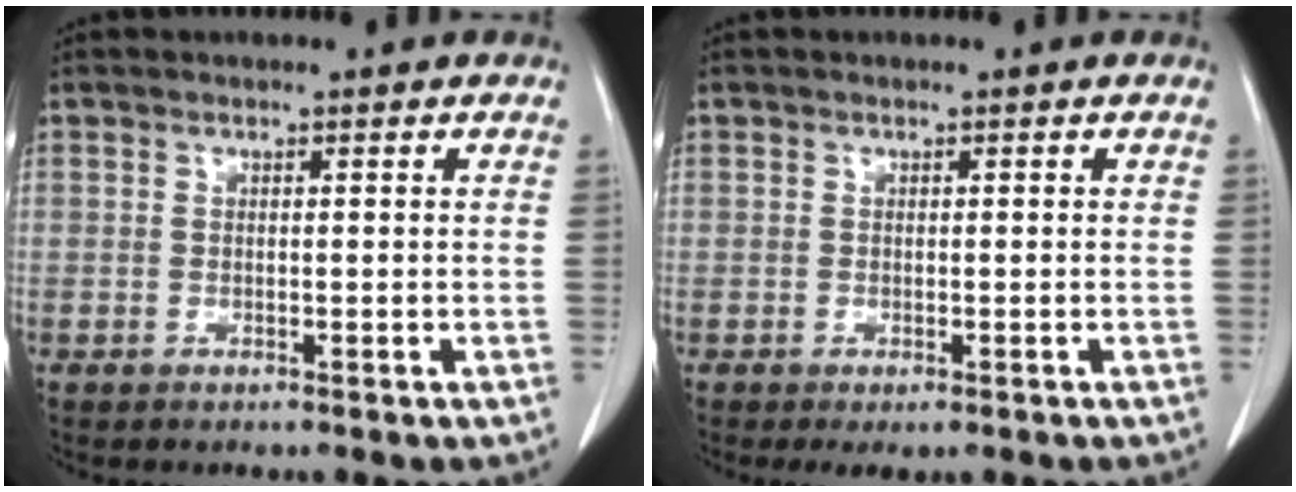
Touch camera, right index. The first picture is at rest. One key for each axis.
{"total": 1.8, "fx": -1.2, "fy": 1.1, "fz": 0.9, "tx": -0.007, "ty": 0.001, "tz": -0.009}